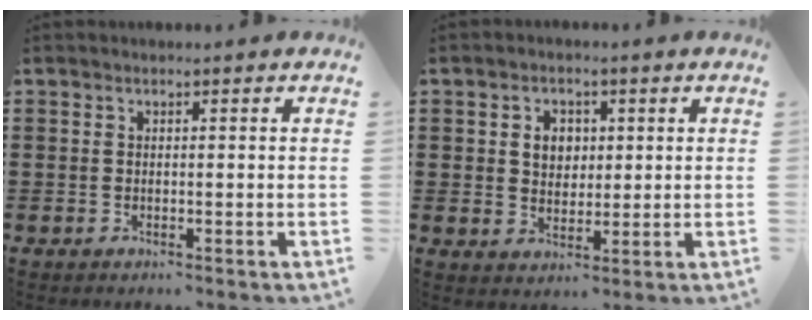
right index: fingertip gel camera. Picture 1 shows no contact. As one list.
[{"total": 3.7, "force": [0.8, 3.0, 2.0], "torque": [-0.043, 0.008, 0.009]}]